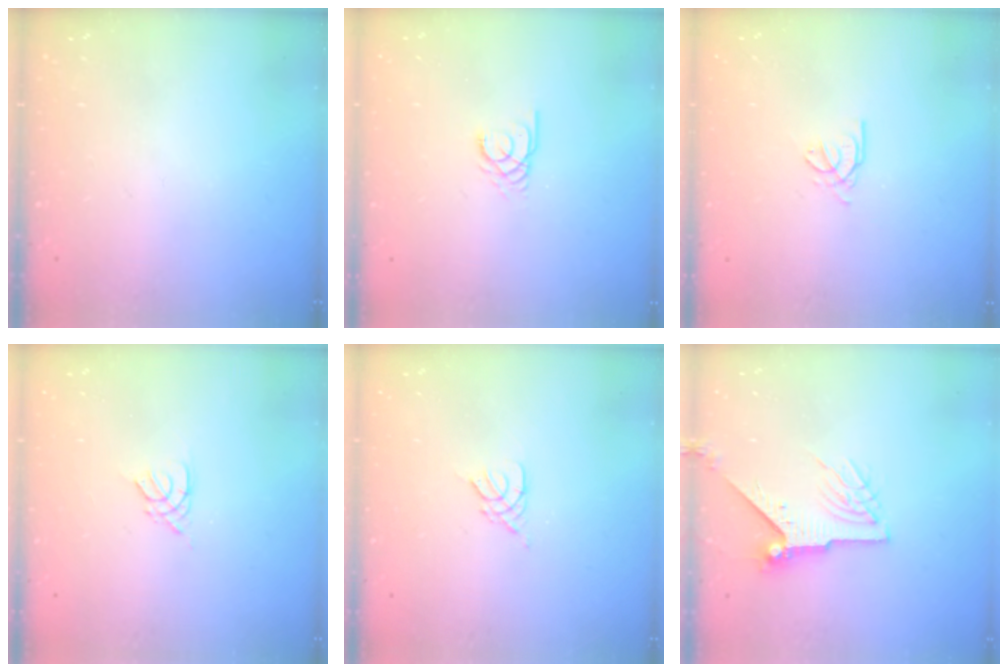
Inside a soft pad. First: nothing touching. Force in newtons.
{"total": 2.4, "press": 2.4, "slide": 0.3}
{"total": 2.6, "press": 2.6, "slide": 0.3}
{"total": 2.7, "press": 2.7, "slide": 0.5}
{"total": 2.7, "press": 2.7, "slide": 0.5}
{"total": 8.1, "press": 8.1, "slide": 0.5}